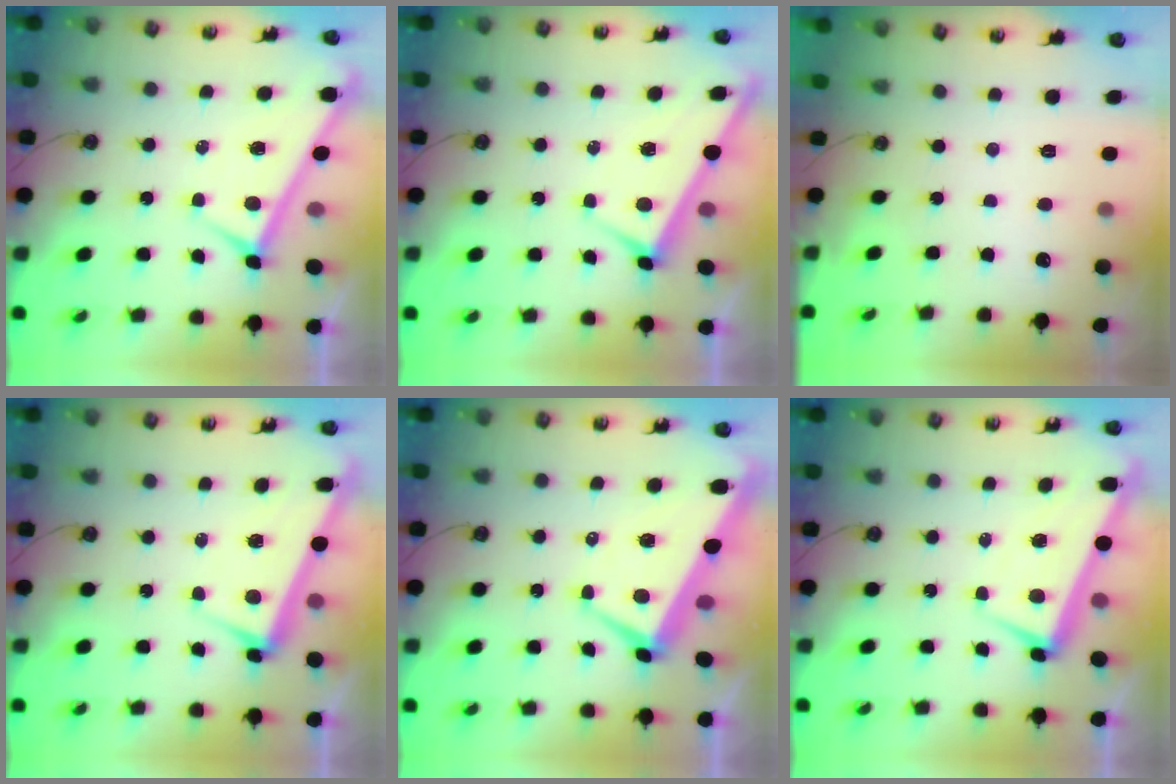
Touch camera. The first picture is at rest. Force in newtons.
{"total": 3.0, "press": 3.0, "slide": 0.1}
{"total": 0.0}
{"total": 3.2, "press": 3.0, "slide": 0.9}
{"total": 2.2, "press": 1.9, "slide": 1.1}
{"total": 1.9, "press": 1.0, "slide": 1.6}